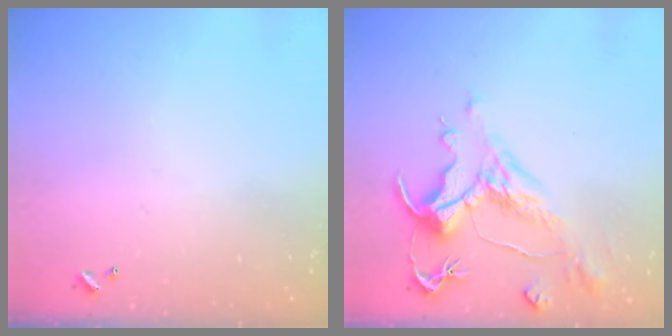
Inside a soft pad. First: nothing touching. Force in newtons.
{"total": 2.0, "press": 1.5, "slide": 1.4}